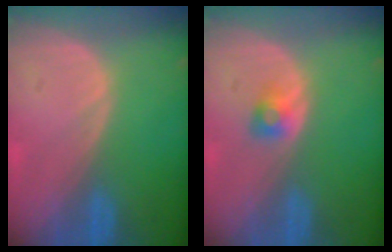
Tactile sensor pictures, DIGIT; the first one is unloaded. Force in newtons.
{"total": 2.2, "press": 2.1, "slide": 0.3}